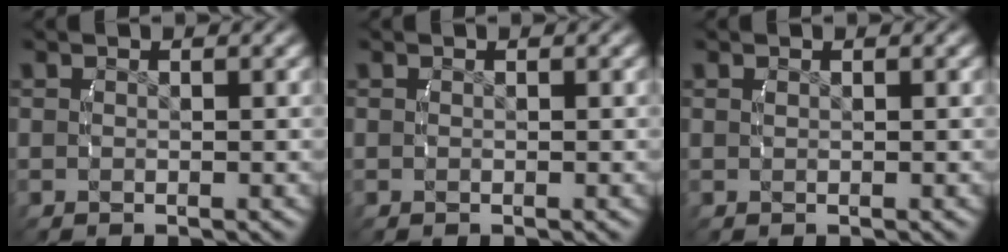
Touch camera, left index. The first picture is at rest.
{"total": 0.0}
{"total": 0.6, "force": [0.0, -0.6, -0.1], "torque": [-0.003, -0.005, 0.005]}